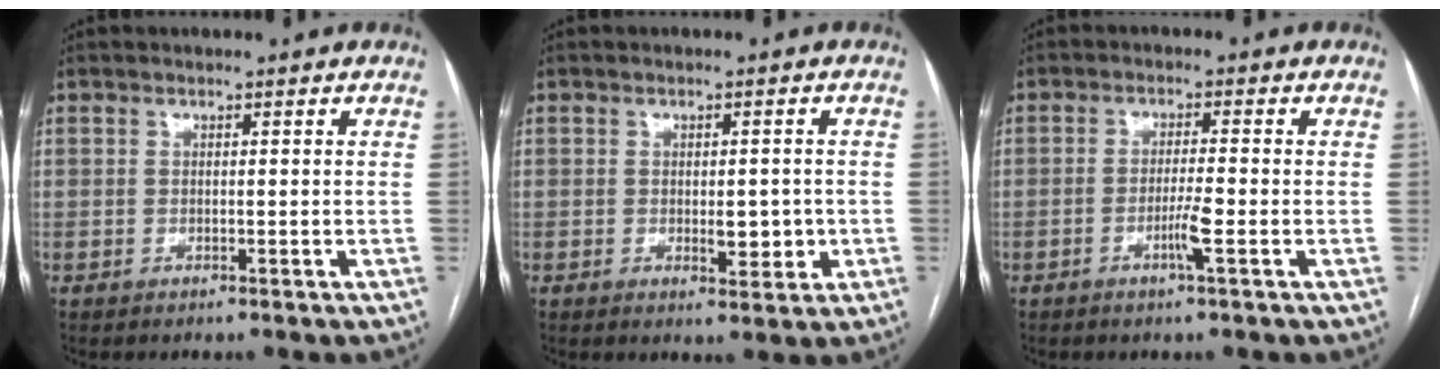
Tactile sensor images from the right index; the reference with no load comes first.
{"total": 3.9, "force": [-0.6, 1.8, 3.4], "torque": [-0.042, -0.002, -0.002]}
{"total": 3.4, "force": [-1.4, -0.3, 3.1], "torque": [-0.059, -0.005, -0.027]}